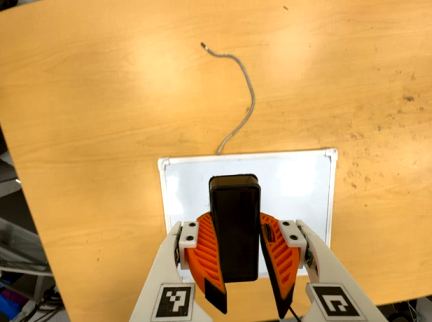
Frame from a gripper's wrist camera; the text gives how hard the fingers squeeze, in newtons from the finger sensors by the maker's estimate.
{"total": 11.3, "left": 10.3, "right": 12.4}